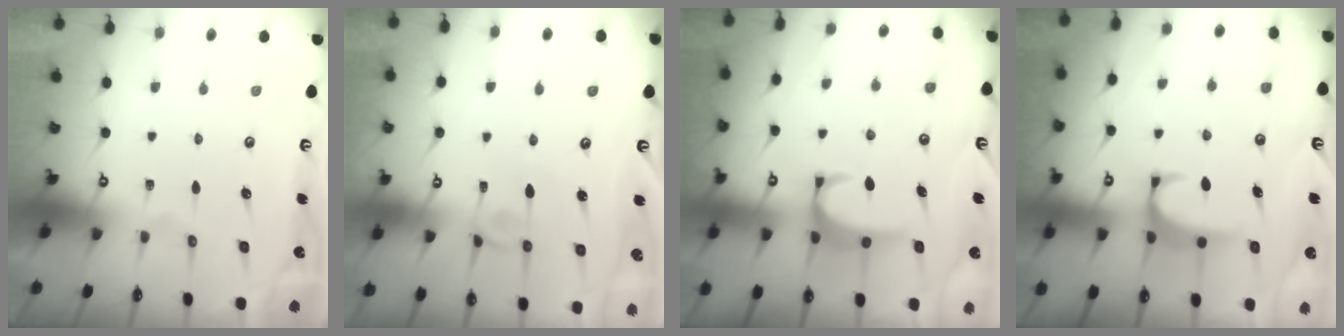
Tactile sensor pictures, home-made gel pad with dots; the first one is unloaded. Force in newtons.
{"total": 3.7, "press": 3.7, "slide": 0.1}
{"total": 2.9, "press": 2.9, "slide": 0.3}
{"total": 1.9, "press": 1.9, "slide": 0.3}